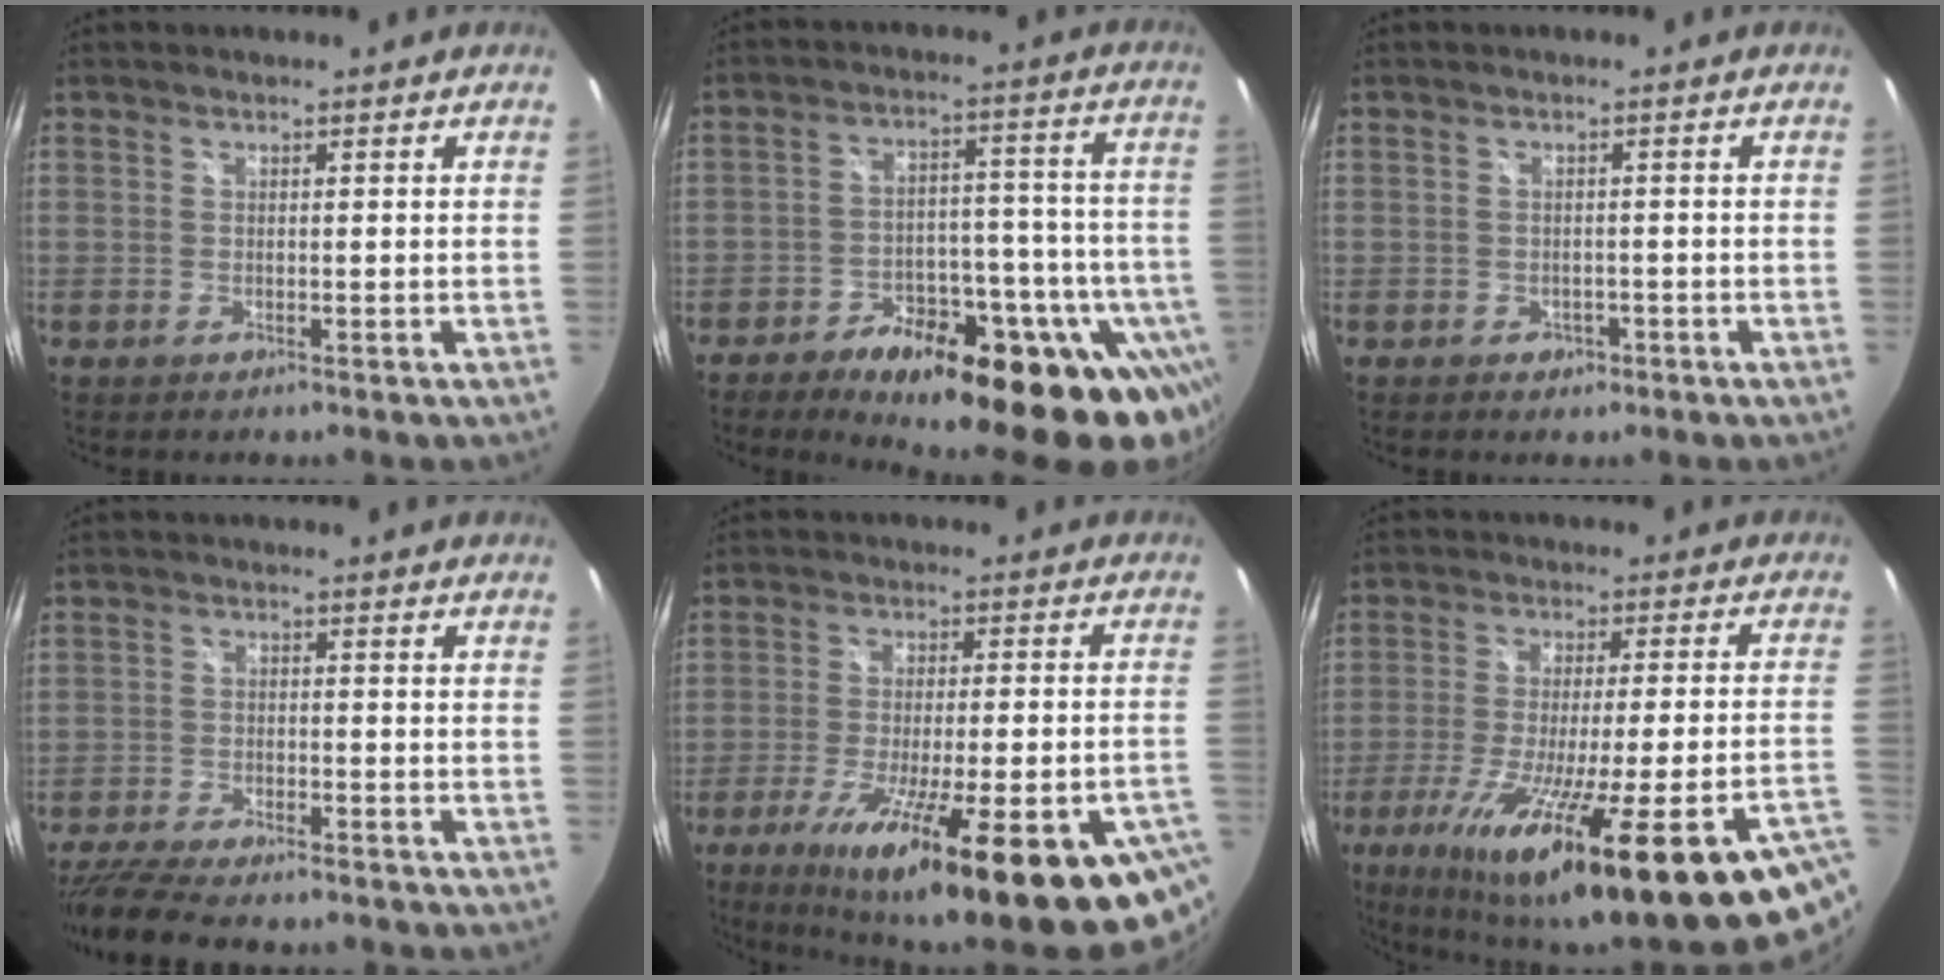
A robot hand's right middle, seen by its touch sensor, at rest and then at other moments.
{"total": 27.5, "force": [-17.9, 10.8, 17.8], "torque": [-0.229, 0.002, -0.234]}
{"total": 2.1, "force": [-1.0, 1.7, 0.7], "torque": [-0.013, 0.001, -0.010]}
{"total": 13.5, "force": [-11.5, 2.7, 6.4], "torque": [-0.143, -0.030, -0.188]}
{"total": 28.4, "force": [-17.2, 4.4, 22.2], "torque": [-0.349, -0.078, -0.247]}
{"total": 31.7, "force": [-20.6, 2.4, 24.0], "torque": [-0.366, -0.092, -0.302]}